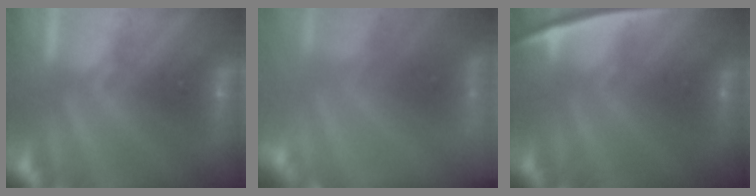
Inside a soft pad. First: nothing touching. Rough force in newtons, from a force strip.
{"total": 8.5}
{"total": 2.4}